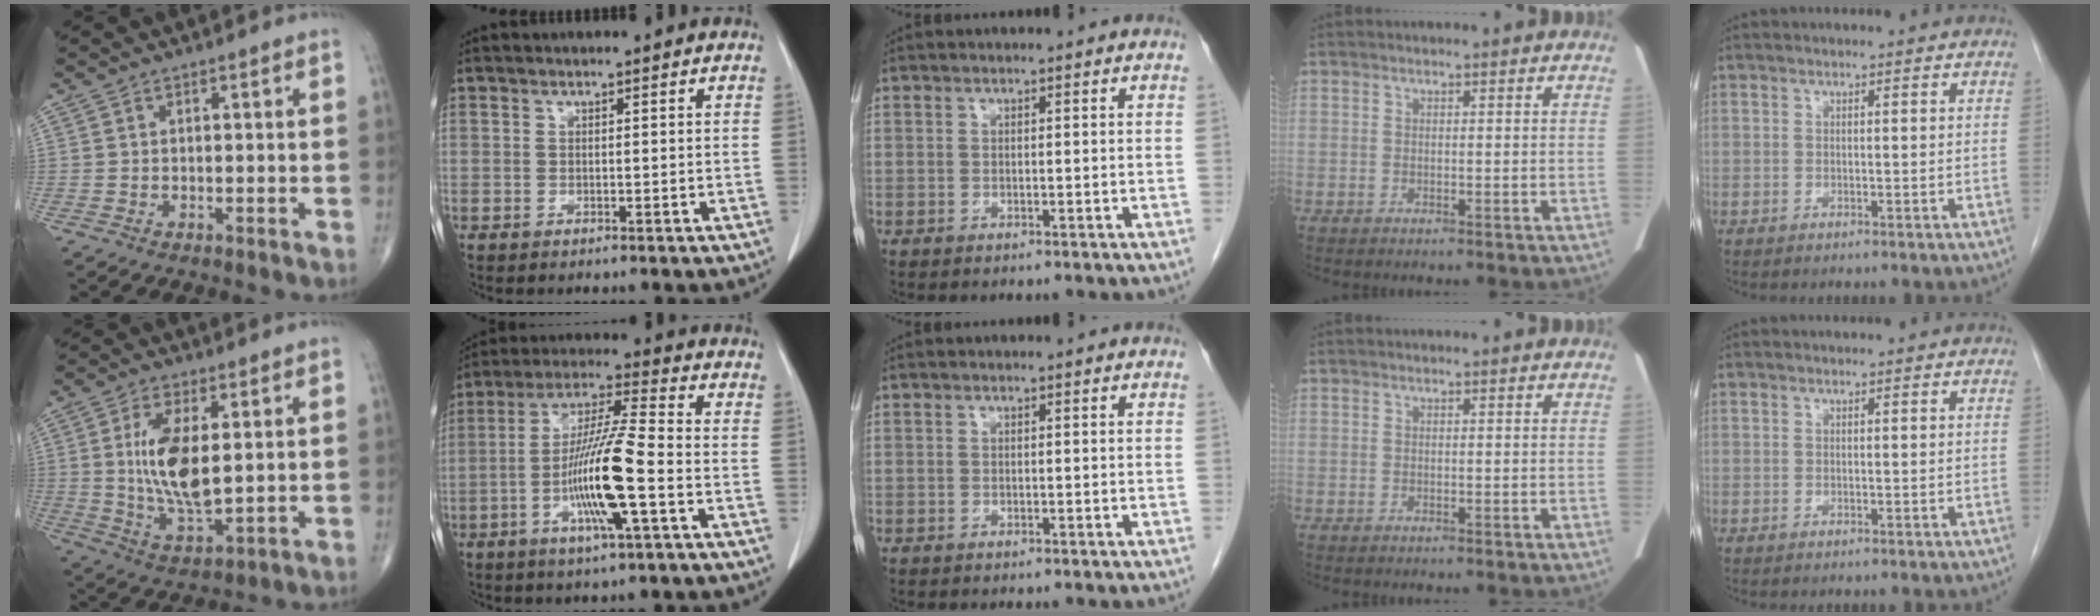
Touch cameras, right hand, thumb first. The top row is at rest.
{"thumb": {"total": 12.5, "force": [1.8, 5.3, 11.2], "torque": [-0.213, -0.022, 0.042]}, "index": {"total": 13.1, "force": [-3.8, 0.2, 12.5], "torque": [-0.244, -0.007, -0.076]}}